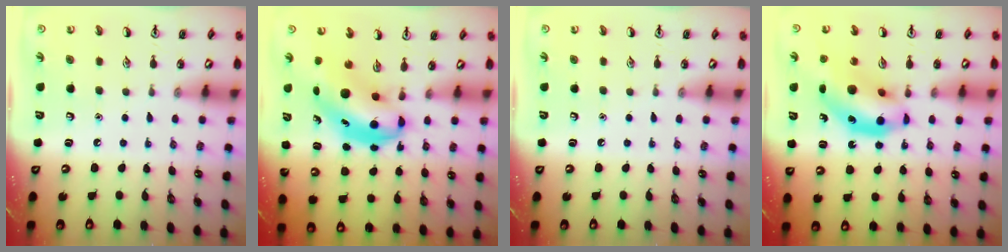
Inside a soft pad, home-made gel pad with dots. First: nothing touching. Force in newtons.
{"total": 6.6, "press": 6.4, "slide": 1.8}
{"total": 0.0}
{"total": 12.1, "press": 11.6, "slide": 3.5}